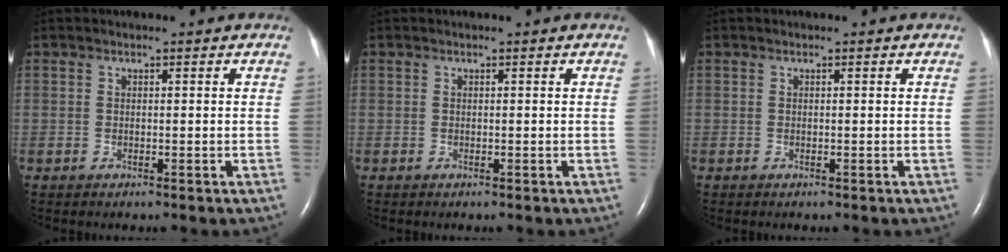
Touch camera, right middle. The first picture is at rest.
{"total": 0.0}
{"total": 0.0}